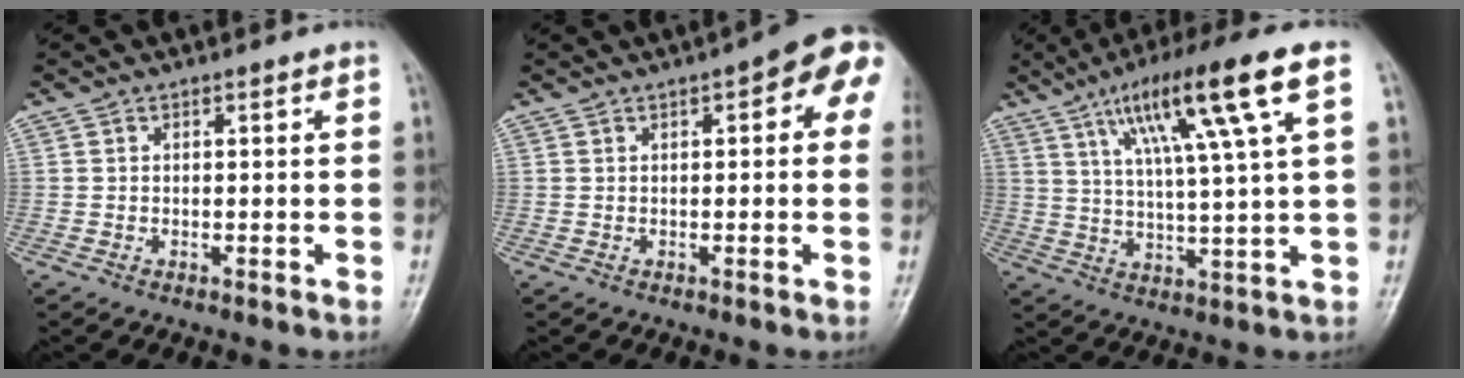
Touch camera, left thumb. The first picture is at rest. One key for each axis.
{"total": 9.1, "fx": 3.2, "fy": 3.2, "fz": 7.9, "tx": -0.073, "ty": 0.011, "tz": 0.027}
{"total": 15.8, "fx": 7.0, "fy": 1.1, "fz": 14.1, "tx": -0.245, "ty": -0.005, "tz": 0.117}